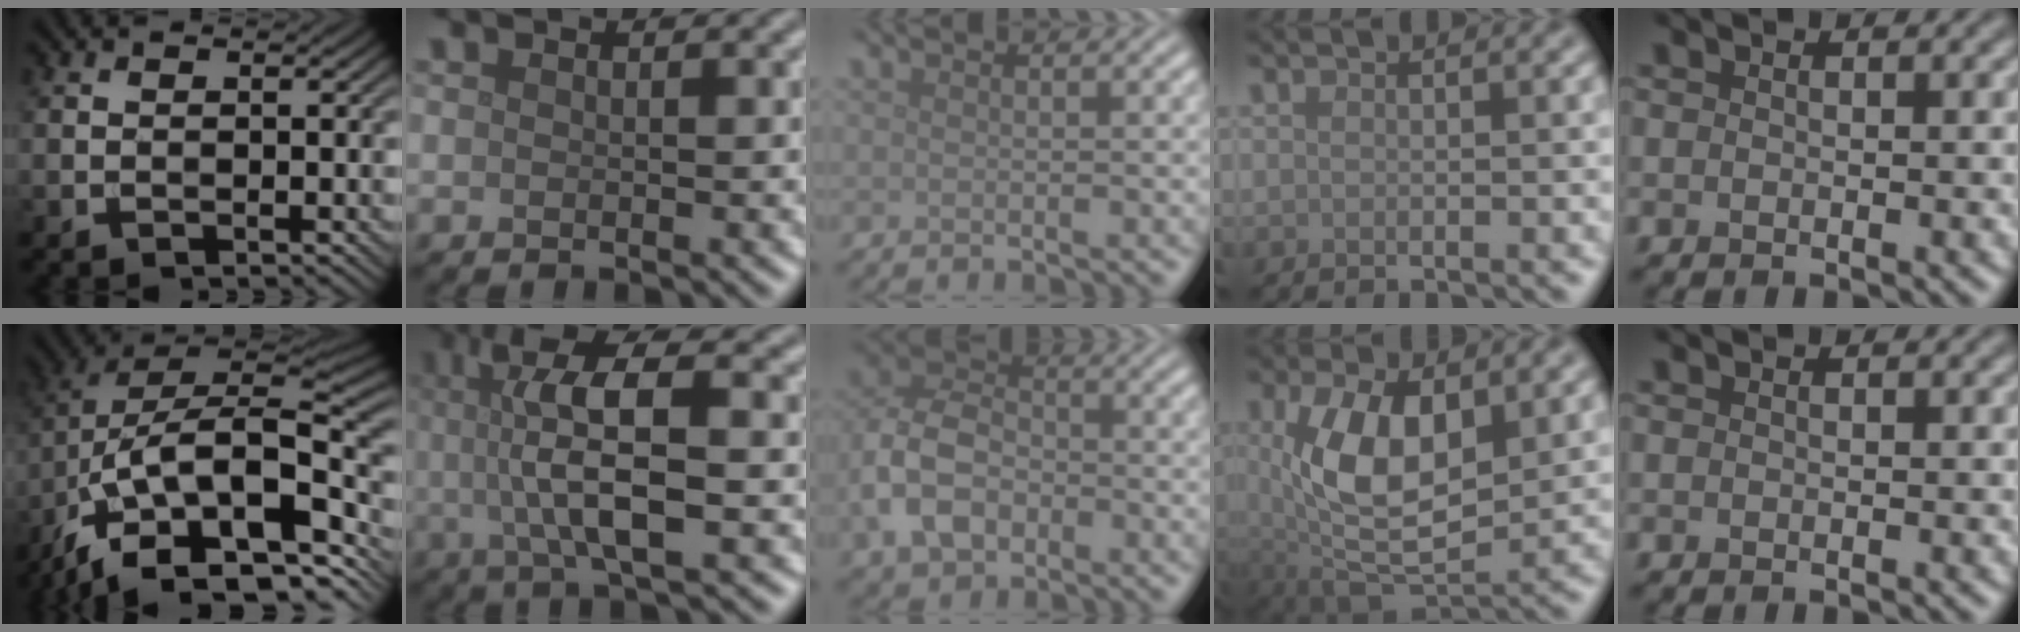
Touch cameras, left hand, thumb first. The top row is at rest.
{"thumb": {"total": 18.9, "force": [-8.6, 9.1, 14.2], "torque": [-0.258, -0.005, -0.141]}, "index": {"total": 9.4, "force": [0.7, 2.9, 9.0], "torque": [-0.149, 0.017, 0.006]}, "middle": {"total": 7.1, "force": [-1.9, 5.2, 4.3], "torque": [-0.100, 0.002, -0.048]}, "ring": {"total": 8.9, "force": [1.3, 4.5, 7.5], "torque": [-0.152, -0.003, 0.025]}}